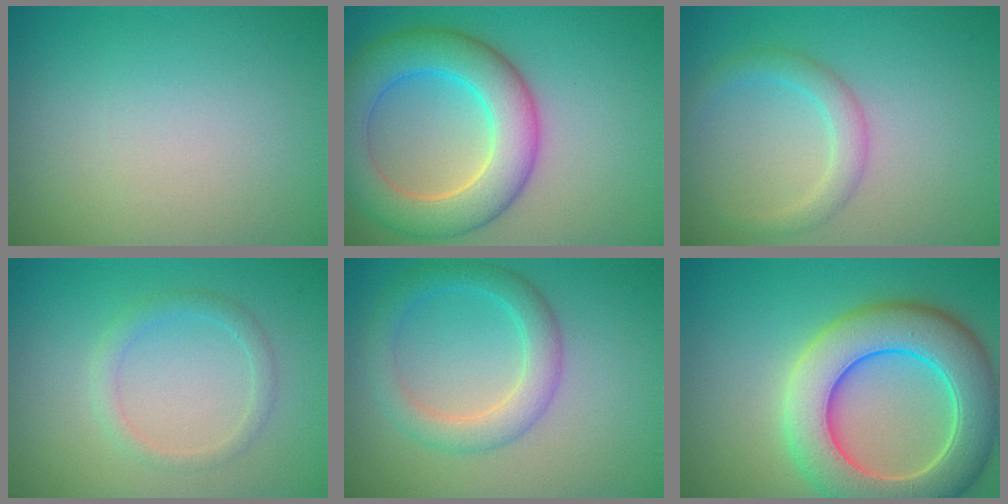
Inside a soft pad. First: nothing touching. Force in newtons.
{"total": 7.9, "press": 7.9, "slide": 0.3}
{"total": 2.3, "press": 2.2, "slide": 0.1}
{"total": 1.6, "press": 1.6, "slide": 0.0}
{"total": 3.4, "press": 3.4, "slide": 0.1}
{"total": 9.3, "press": 9.3, "slide": 0.5}